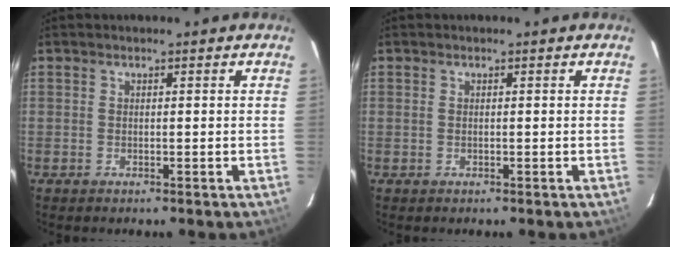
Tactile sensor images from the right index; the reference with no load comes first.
{"total": 0.0}